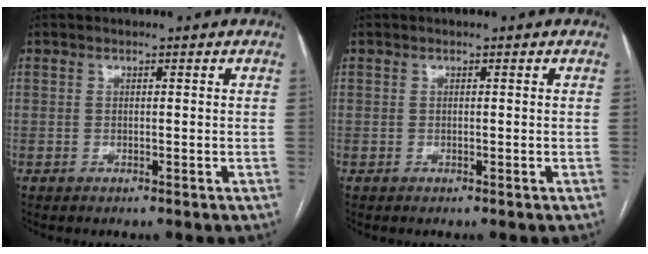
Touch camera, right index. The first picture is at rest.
{"total": 0.0}